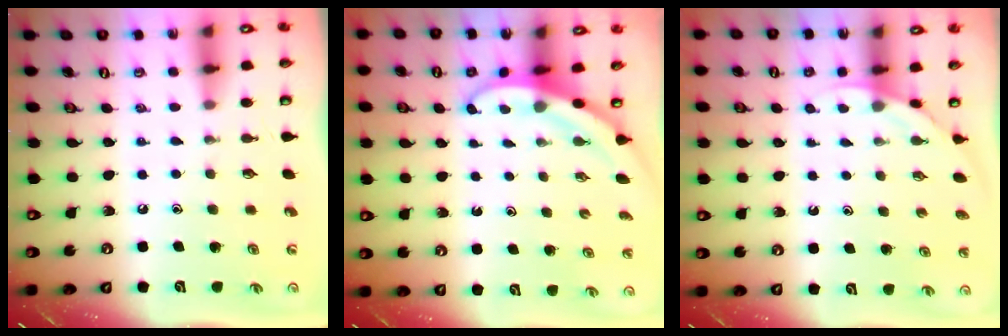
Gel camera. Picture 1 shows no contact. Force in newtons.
{"total": 3.2, "press": 3.2, "slide": 0.2}
{"total": 2.6, "press": 2.6, "slide": 0.1}